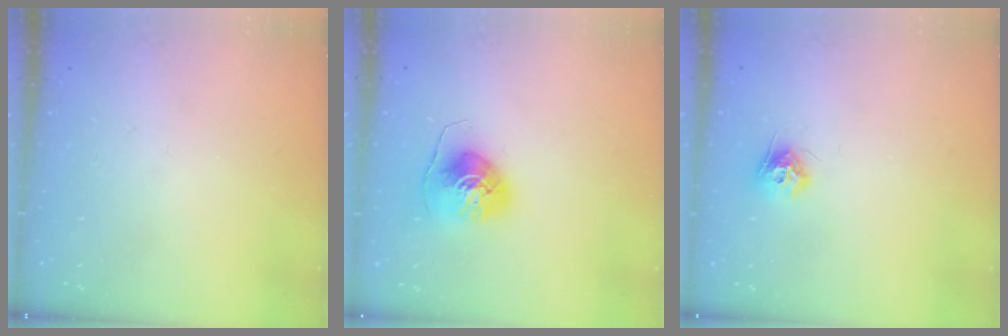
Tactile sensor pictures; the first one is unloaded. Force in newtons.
{"total": 8.4, "press": 8.3, "slide": 0.7}
{"total": 8.1, "press": 8.1, "slide": 0.2}